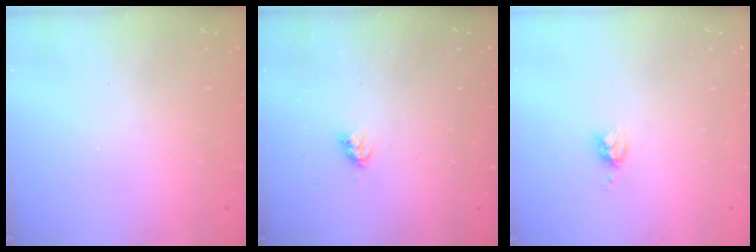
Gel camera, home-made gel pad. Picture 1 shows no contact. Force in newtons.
{"total": 3.5, "press": 3.5, "slide": 0.4}
{"total": 4.7, "press": 4.6, "slide": 0.4}